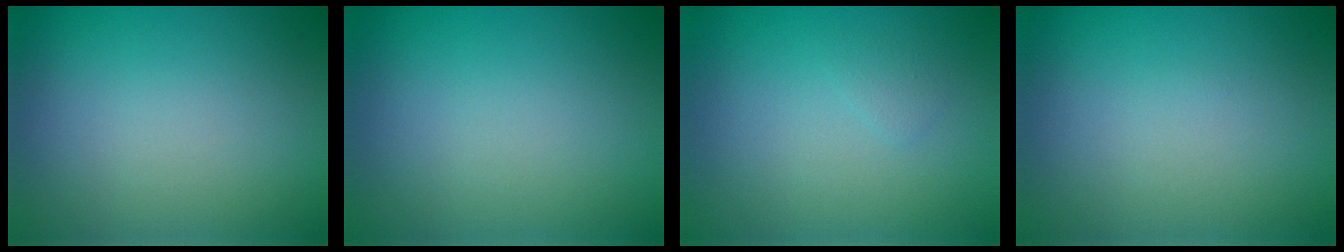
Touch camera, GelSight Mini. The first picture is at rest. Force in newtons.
{"total": 0.0}
{"total": 0.7, "press": 0.7, "slide": 0.1}
{"total": 0.0}